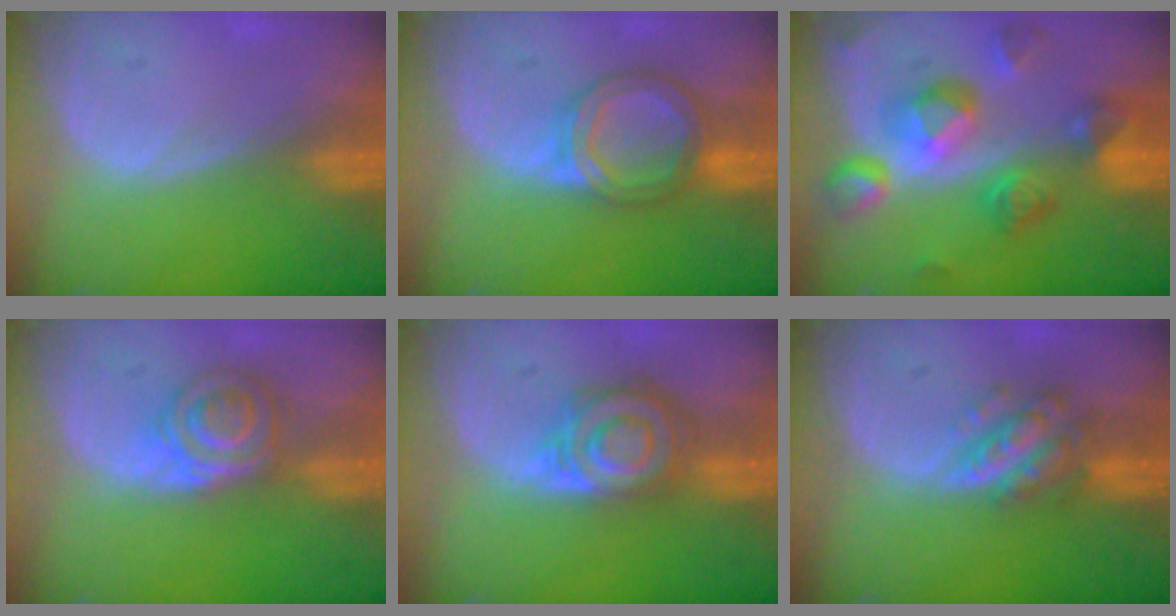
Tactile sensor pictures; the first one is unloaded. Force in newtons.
{"total": 6.3, "press": 5.8, "slide": 2.6}
{"total": 10.5, "press": 9.4, "slide": 4.8}
{"total": 6.1, "press": 5.6, "slide": 2.4}
{"total": 8.1, "press": 7.1, "slide": 3.9}
{"total": 6.0, "press": 5.3, "slide": 2.8}